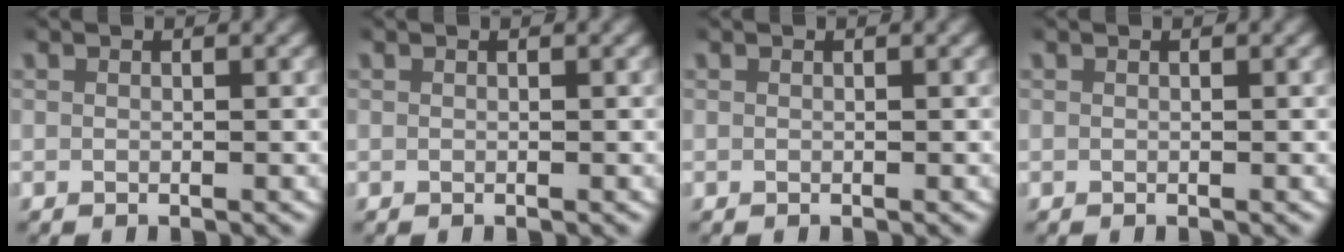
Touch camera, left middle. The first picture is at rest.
{"total": 0.0}
{"total": 0.0}
{"total": 0.0}